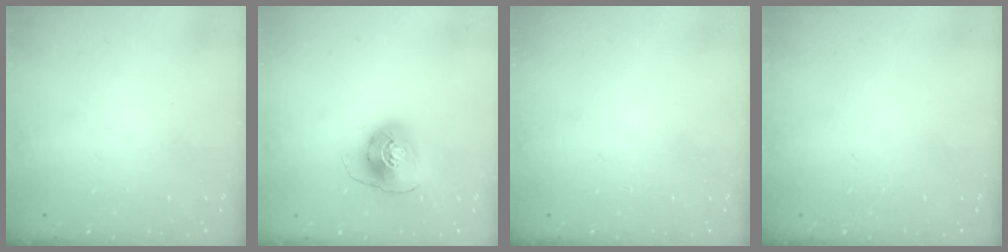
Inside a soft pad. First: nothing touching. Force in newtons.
{"total": 8.5, "press": 8.4, "slide": 1.3}
{"total": 0.0}
{"total": 0.0}